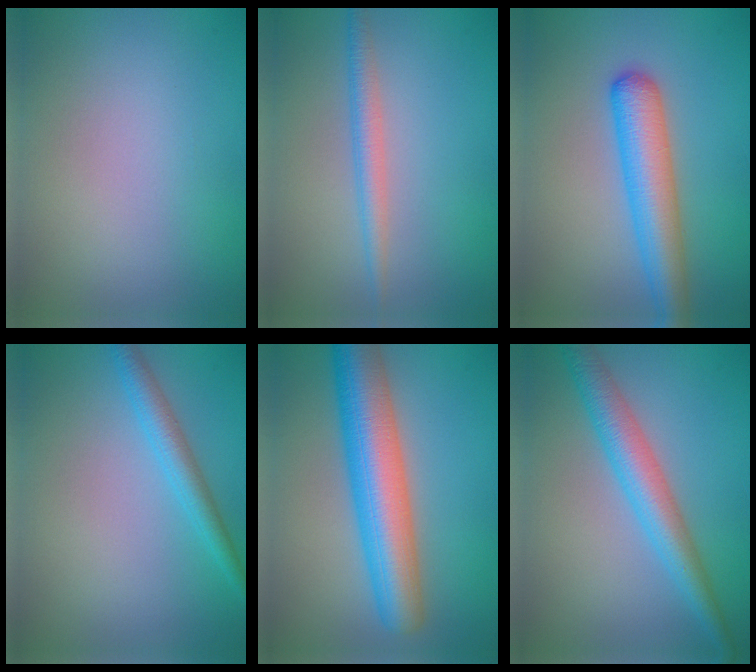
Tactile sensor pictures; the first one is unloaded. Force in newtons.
{"total": 2.3, "press": 2.3, "slide": 0.1}
{"total": 5.7, "press": 5.7, "slide": 0.2}
{"total": 2.7, "press": 2.7, "slide": 0.2}
{"total": 9.4, "press": 9.4, "slide": 0.2}
{"total": 5.0, "press": 5.0, "slide": 0.0}